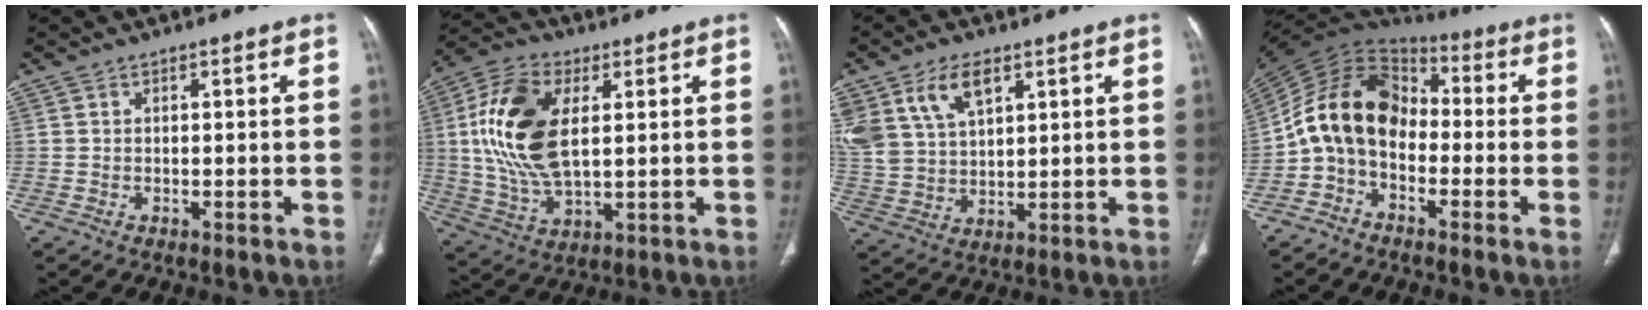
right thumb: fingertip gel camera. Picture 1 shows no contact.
{"total": 17.3, "force": [3.3, 9.1, 14.4], "torque": [-0.290, -0.001, 0.065]}
{"total": 13.2, "force": [6.8, 7.7, 8.4], "torque": [-0.165, -0.014, 0.143]}
{"total": 13.7, "force": [-2.6, 9.9, 9.1], "torque": [-0.151, 0.065, -0.065]}